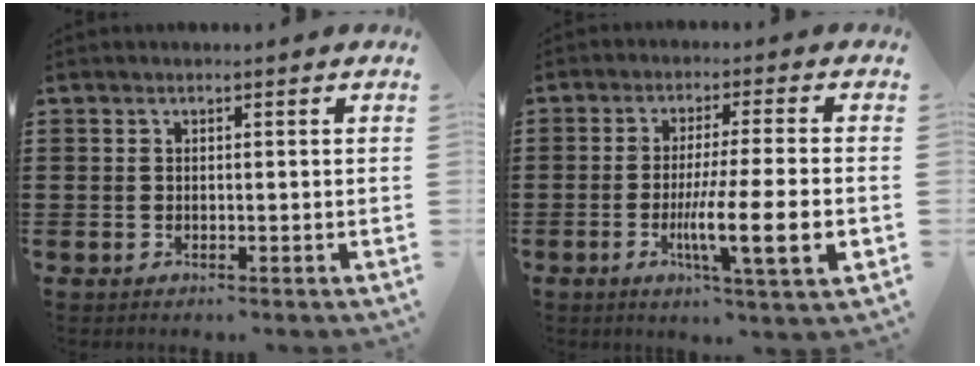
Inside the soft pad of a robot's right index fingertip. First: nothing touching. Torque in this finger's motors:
{"motor_torque": [2.14, 0.00, 0.98, 0.21]}